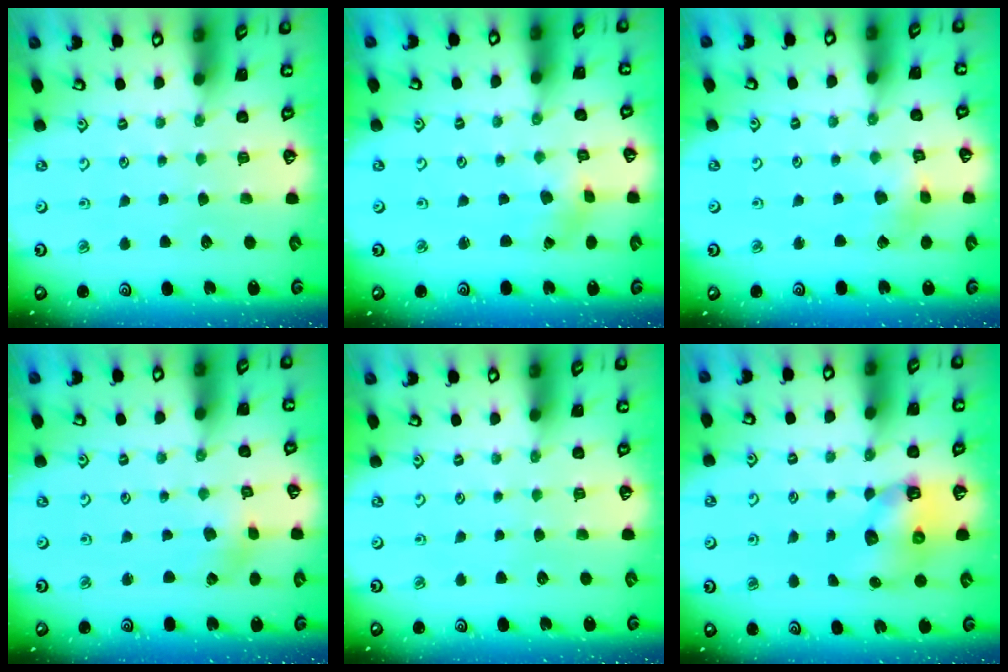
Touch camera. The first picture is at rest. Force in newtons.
{"total": 2.2, "press": 2.1, "slide": 0.6}
{"total": 2.7, "press": 2.7, "slide": 0.3}
{"total": 1.4, "press": 1.4, "slide": 0.2}
{"total": 0.0}
{"total": 7.1, "press": 7.0, "slide": 1.0}